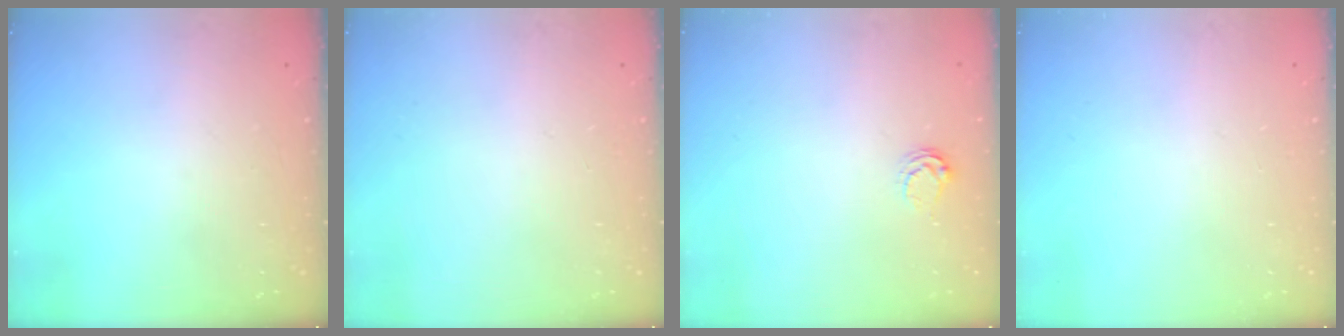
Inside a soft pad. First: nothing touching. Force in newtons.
{"total": 0.0}
{"total": 3.3, "press": 3.3, "slide": 0.3}
{"total": 0.0}